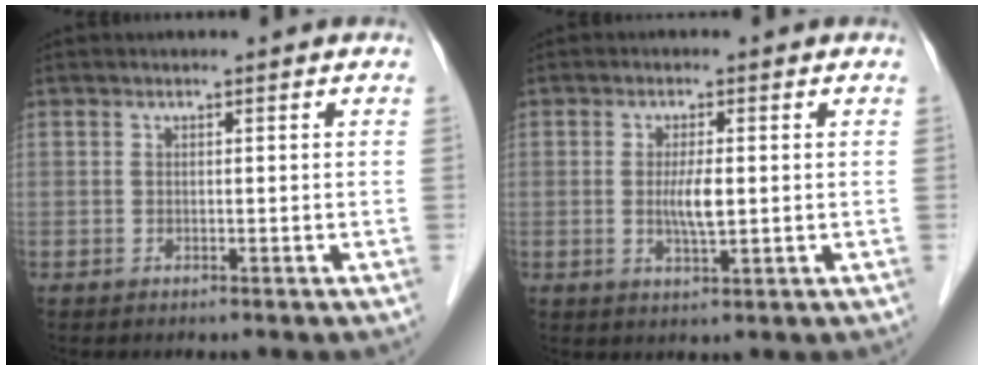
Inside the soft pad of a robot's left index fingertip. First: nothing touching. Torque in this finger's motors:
{"motor_torque": [0.20, 0.12, 0.09, 0.06]}